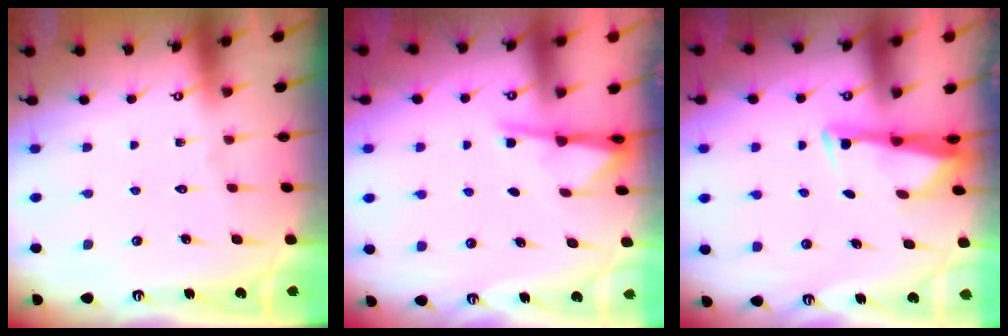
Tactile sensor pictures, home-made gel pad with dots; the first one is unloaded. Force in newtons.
{"total": 2.6, "press": 2.6, "slide": 0.4}
{"total": 2.9, "press": 2.7, "slide": 0.8}